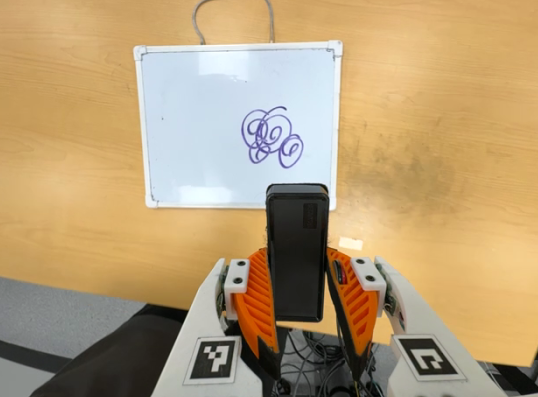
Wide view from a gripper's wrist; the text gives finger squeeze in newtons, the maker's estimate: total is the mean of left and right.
{"total": 5.2, "left": 3.7, "right": 6.7}